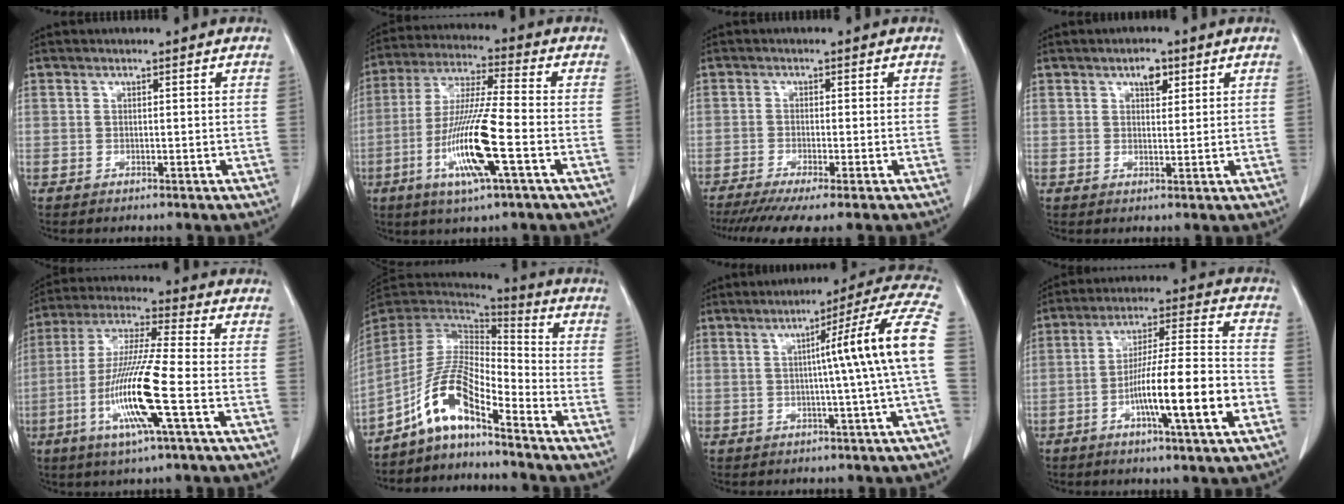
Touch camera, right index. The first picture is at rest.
{"total": 14.7, "force": [-4.8, 0.8, 13.9], "torque": [-0.284, -0.016, -0.091]}
{"total": 8.6, "force": [-6.2, 1.1, 5.9], "torque": [-0.095, -0.012, -0.098]}
{"total": 3.3, "force": [1.8, 1.8, 2.2], "torque": [-0.039, 0.004, 0.030]}
{"total": 14.6, "force": [-4.6, 0.2, 13.9], "torque": [-0.287, -0.016, -0.091]}
{"total": 11.1, "force": [-7.1, 2.8, 8.1], "torque": [-0.177, 0.015, -0.136]}
{"total": 13.8, "force": [0.7, -2.2, 13.6], "torque": [-0.175, 0.019, 0.004]}
{"total": 15.5, "force": [-5.3, 0.9, 14.5], "torque": [-0.244, 0.003, -0.086]}